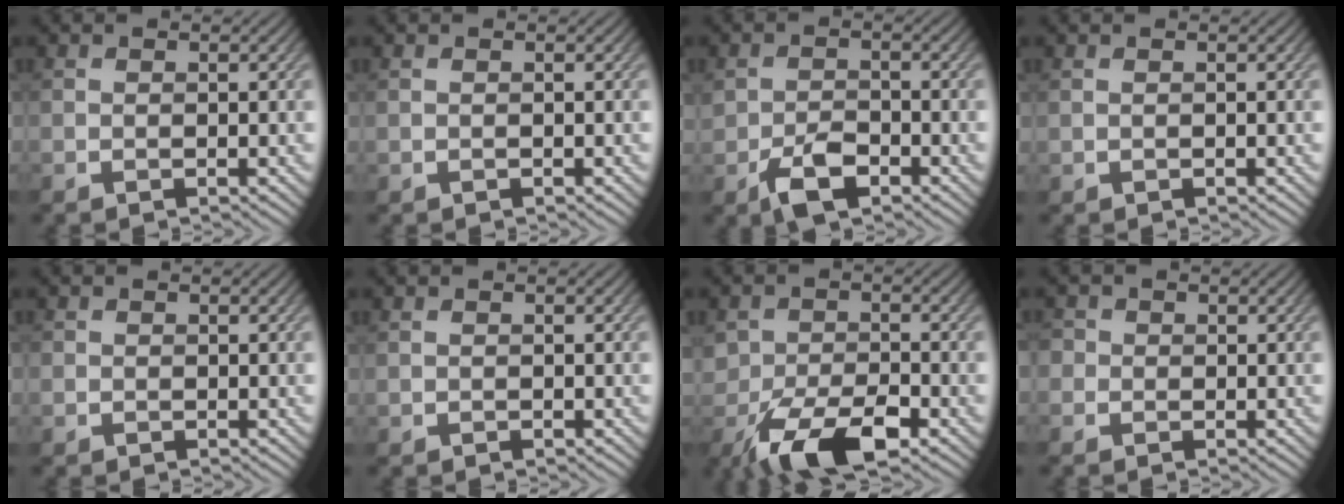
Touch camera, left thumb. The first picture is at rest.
{"total": 0.0}
{"total": 4.5, "force": [-2.6, 2.4, 2.8], "torque": [-0.056, -0.005, -0.050]}
{"total": 0.0}
{"total": 0.6, "force": [-0.3, 0.6, 0.1], "torque": [-0.001, -0.004, -0.007]}
{"total": 0.0}
{"total": 8.8, "force": [-5.2, 4.0, 5.9], "torque": [-0.109, -0.009, -0.094]}
{"total": 1.7, "force": [0.2, 1.7, 0.4], "torque": [-0.008, 0.004, -0.007]}